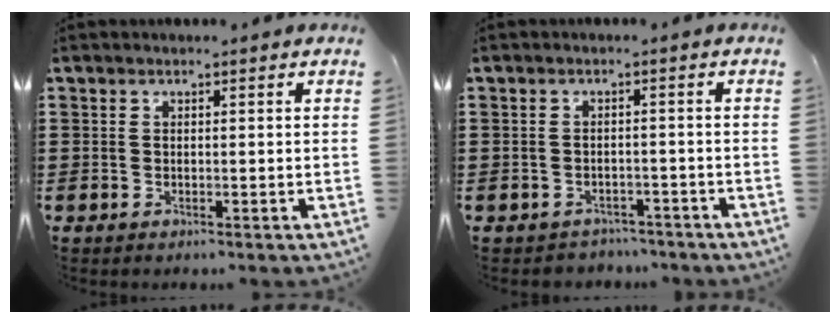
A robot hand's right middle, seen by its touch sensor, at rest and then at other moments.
{"total": 1.8, "force": [-1.7, 0.5, -0.2], "torque": [-0.005, -0.001, -0.040]}